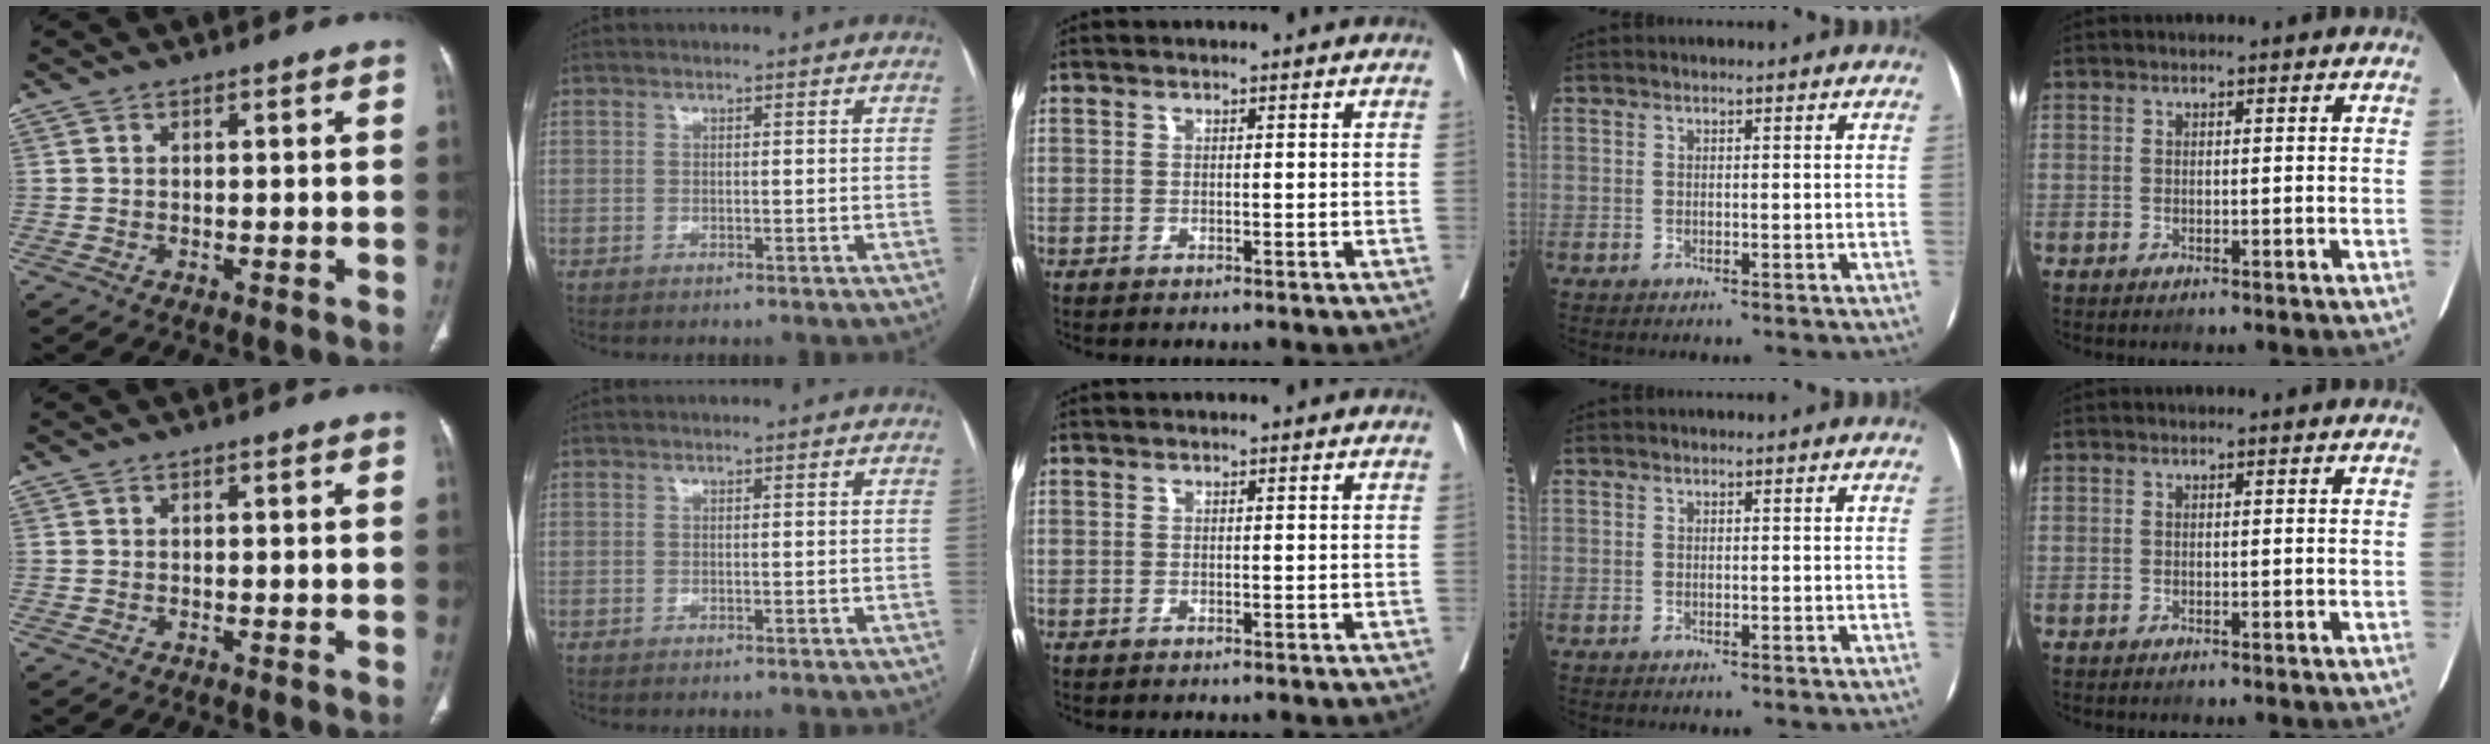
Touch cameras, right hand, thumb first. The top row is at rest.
{}